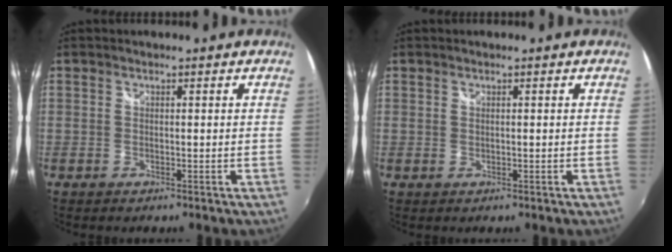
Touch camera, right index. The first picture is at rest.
{"total": 0.0}